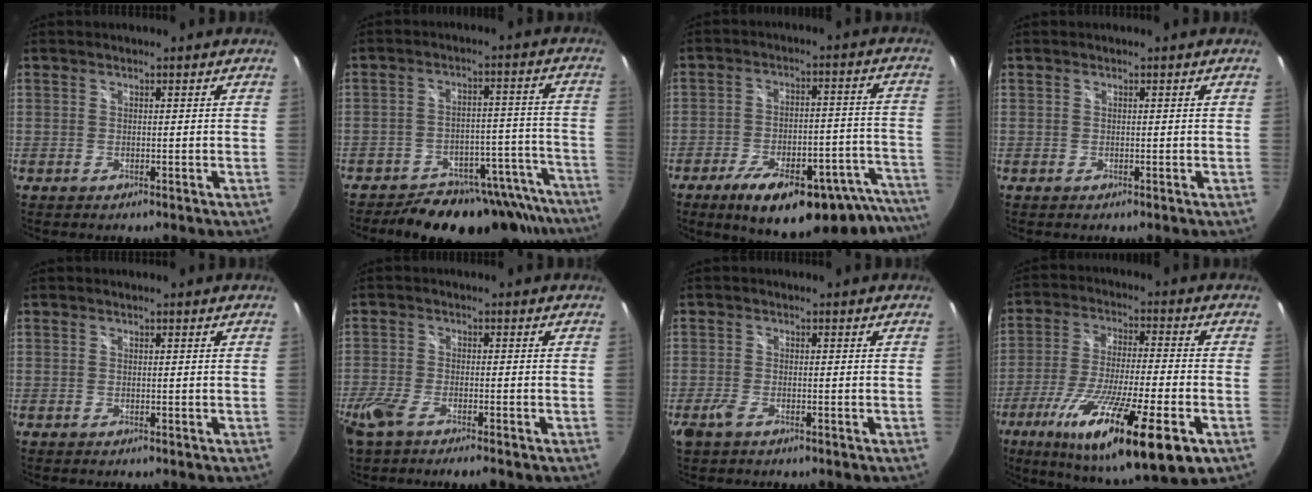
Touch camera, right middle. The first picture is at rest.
{"total": 22.5, "force": [-19.5, 8.7, 7.0], "torque": [-0.096, 0.045, -0.229]}
{"total": 25.6, "force": [-20.0, 7.0, 14.3], "torque": [-0.178, -0.004, -0.260]}
{"total": 0.0}
{"total": 0.0}
{"total": 8.3, "force": [-5.8, 2.2, 5.5], "torque": [-0.140, -0.029, -0.113]}
{"total": 2.6, "force": [-1.7, 1.0, 1.7], "torque": [-0.042, -0.006, -0.033]}
{"total": 22.9, "force": [-10.7, 3.6, 19.9], "torque": [-0.357, -0.060, -0.179]}